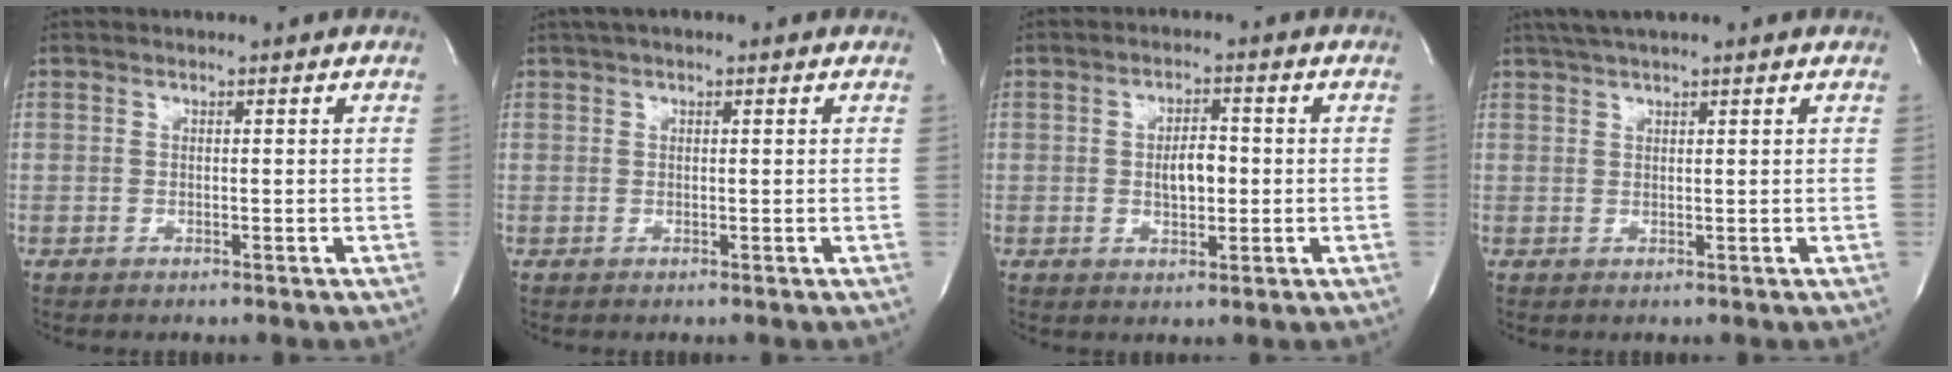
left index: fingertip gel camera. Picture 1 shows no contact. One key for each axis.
{"total": 2.6, "fx": 1.4, "fy": 1.0, "fz": 1.9, "tx": -0.035, "ty": 0.016, "tz": 0.021}
{"total": 4.1, "fx": -0.6, "fy": 1.9, "fz": 3.6, "tx": -0.058, "ty": -0.008, "tz": -0.008}
{"total": 4.4, "fx": 3.5, "fy": -0.1, "fz": 2.7, "tx": -0.048, "ty": 0.022, "tz": 0.061}